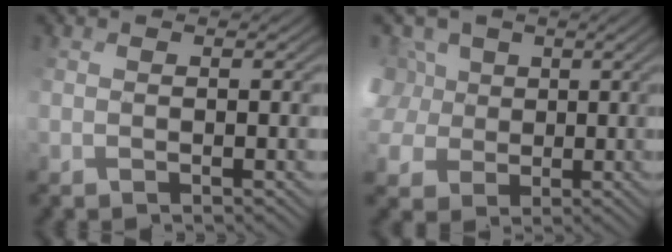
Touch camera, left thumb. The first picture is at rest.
{"total": 10.7, "force": [2.8, 9.0, 5.1], "torque": [-0.161, 0.023, 0.027]}